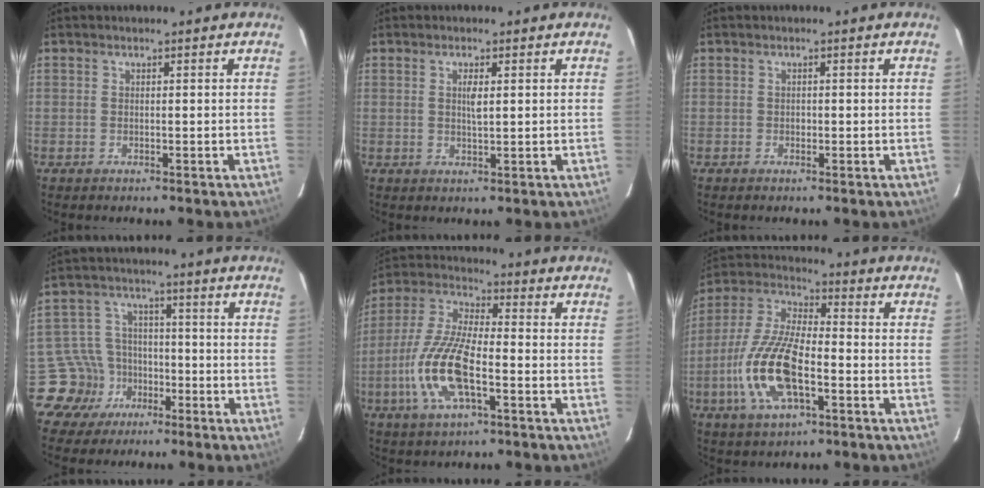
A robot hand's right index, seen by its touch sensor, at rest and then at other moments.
{"total": 2.4, "force": [0.6, 0.7, 2.2], "torque": [-0.039, -0.002, 0.010]}
{"total": 0.7, "force": [-0.2, 0.6, 0.2], "torque": [-0.002, 0.001, -0.003]}
{"total": 9.0, "force": [-4.8, 7.6, 0.2], "torque": [-0.030, 0.028, -0.072]}
{"total": 14.8, "force": [-4.7, 5.1, 13.0], "torque": [-0.281, -0.005, -0.094]}
{"total": 16.1, "force": [-5.0, 6.3, 14.0], "torque": [-0.301, -0.006, -0.098]}